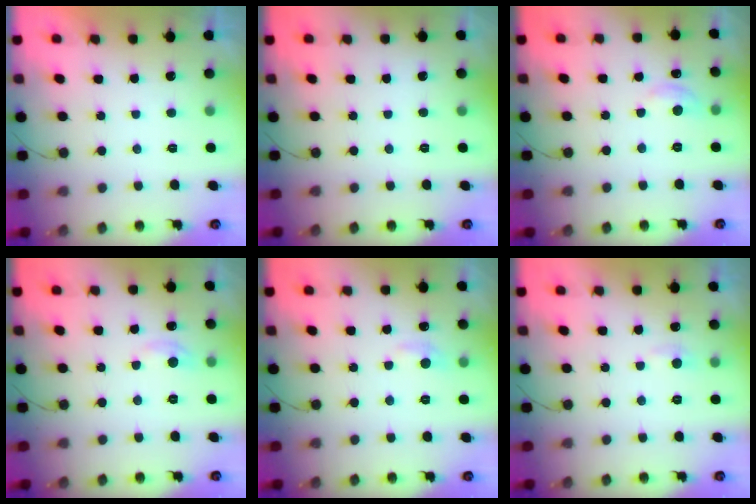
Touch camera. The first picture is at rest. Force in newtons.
{"total": 0.0}
{"total": 5.6, "press": 5.6, "slide": 0.7}
{"total": 4.7, "press": 4.6, "slide": 0.8}
{"total": 5.7, "press": 5.7, "slide": 0.8}
{"total": 4.1, "press": 4.1, "slide": 0.6}